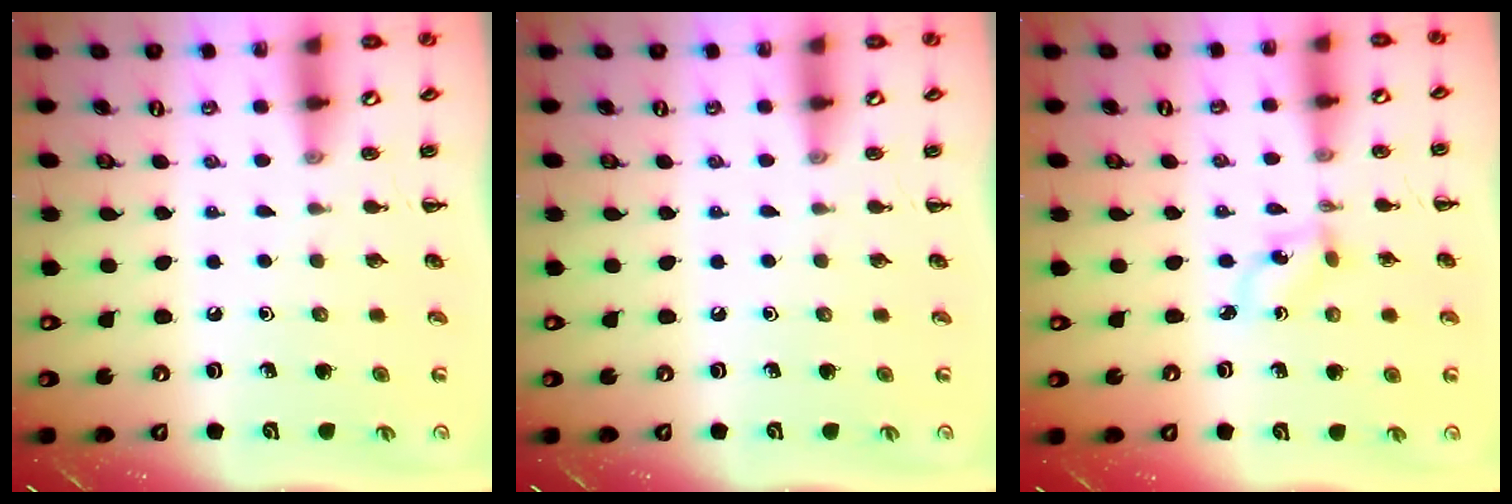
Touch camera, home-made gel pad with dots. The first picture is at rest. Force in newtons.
{"total": 0.0}
{"total": 1.0, "press": 0.9, "slide": 0.5}